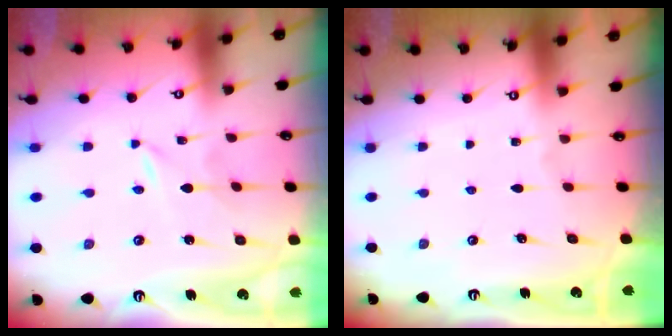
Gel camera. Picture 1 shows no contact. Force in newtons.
{"total": 0.0}